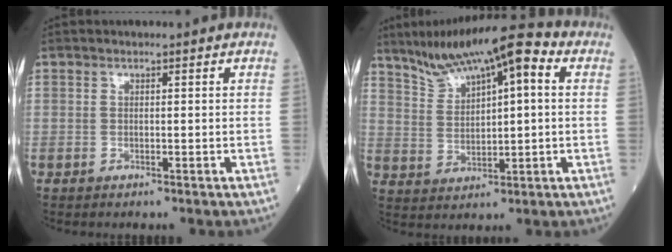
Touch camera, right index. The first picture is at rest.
{"total": 12.9, "force": [7.0, 3.5, 10.2], "torque": [-0.174, 0.029, 0.122]}